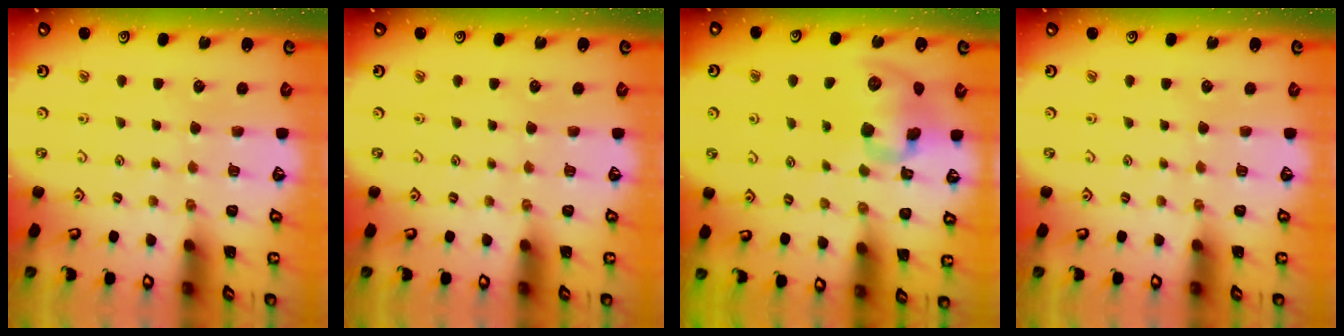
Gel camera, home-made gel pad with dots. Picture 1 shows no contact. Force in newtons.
{"total": 0.0}
{"total": 12.3, "press": 12.1, "slide": 2.3}
{"total": 0.0}